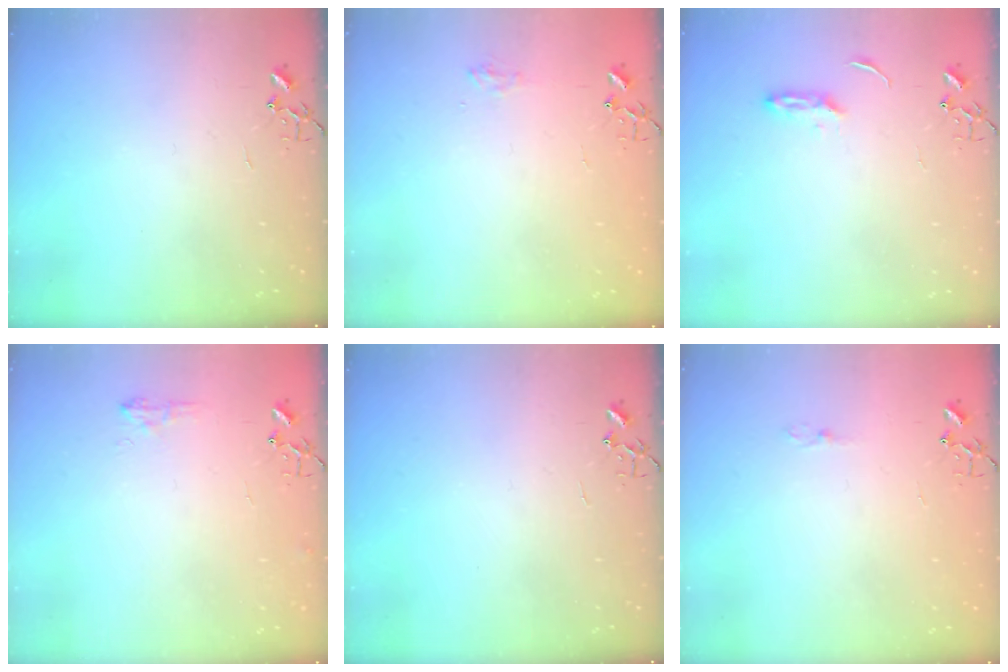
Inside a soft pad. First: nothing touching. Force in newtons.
{"total": 5.9, "press": 5.9, "slide": 0.7}
{"total": 3.1, "press": 3.0, "slide": 0.4}
{"total": 7.3, "press": 7.3, "slide": 0.8}
{"total": 0.0}
{"total": 2.7, "press": 2.7, "slide": 0.4}